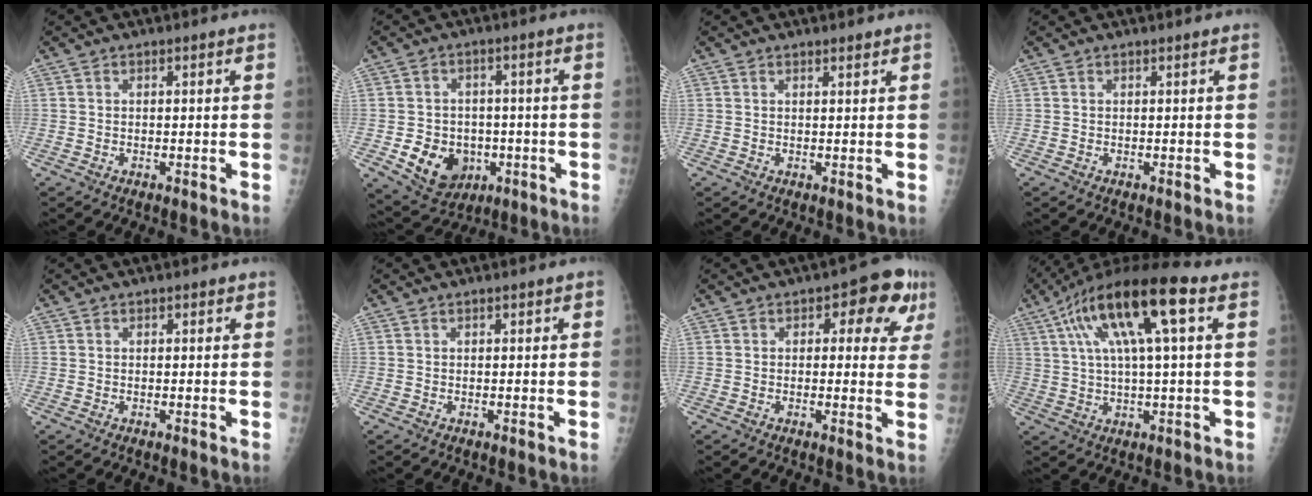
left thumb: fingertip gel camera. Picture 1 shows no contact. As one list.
[{"total": 10.9, "force": [-3.1, 8.8, 5.6], "torque": [-0.061, 0.011, -0.035]}, {"total": 1.1, "force": [0.8, 0.3, 0.6], "torque": [-0.006, -0.005, 0.013]}, {"total": 0.0}, {"total": 1.1, "force": [0.4, 0.7, 0.7], "torque": [-0.002, 0.001, 0.003]}, {"total": 0.8, "force": [0.3, 0.5, 0.5], "torque": [-0.001, 0.002, 0.001]}, {"total": 9.8, "force": [3.5, 5.3, 7.5], "torque": [-0.042, 0.007, 0.035]}, {"total": 17.5, "force": [6.3, 4.3, 15.8], "torque": [-0.292, 0.021, 0.105]}]